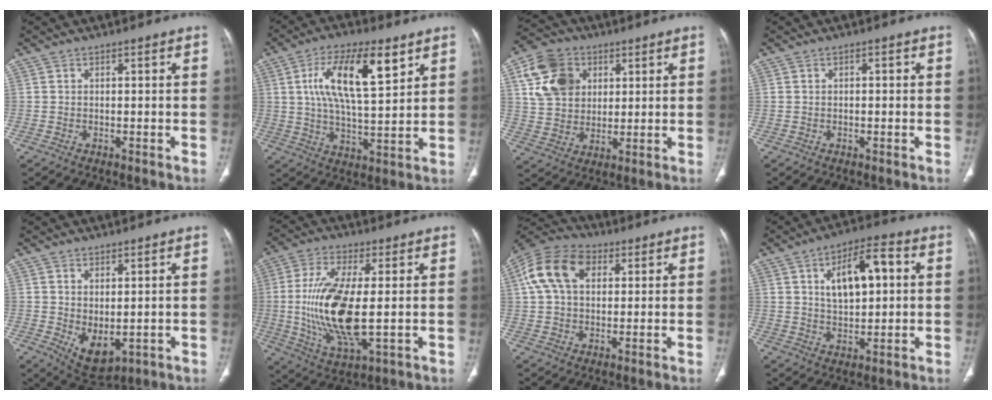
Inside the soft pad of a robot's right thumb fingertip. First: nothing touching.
{"total": 15.3, "force": [6.0, 5.5, 12.9], "torque": [-0.219, -0.016, 0.105]}
{"total": 13.2, "force": [4.5, 10.4, 6.8], "torque": [-0.107, -0.001, 0.084]}
{"total": 0.8, "force": [0.0, 0.5, 0.7], "torque": [-0.012, 0.004, 0.001]}
{"total": 6.7, "force": [-0.5, 3.7, 5.6], "torque": [-0.081, -0.013, 0.016]}
{"total": 16.8, "force": [-0.4, 6.1, 15.7], "torque": [-0.328, -0.016, 0.000]}
{"total": 13.1, "force": [4.0, 8.8, 8.9], "torque": [-0.166, 0.021, 0.066]}
{"total": 11.8, "force": [2.9, 5.6, 10.0], "torque": [-0.141, 0.009, 0.046]}